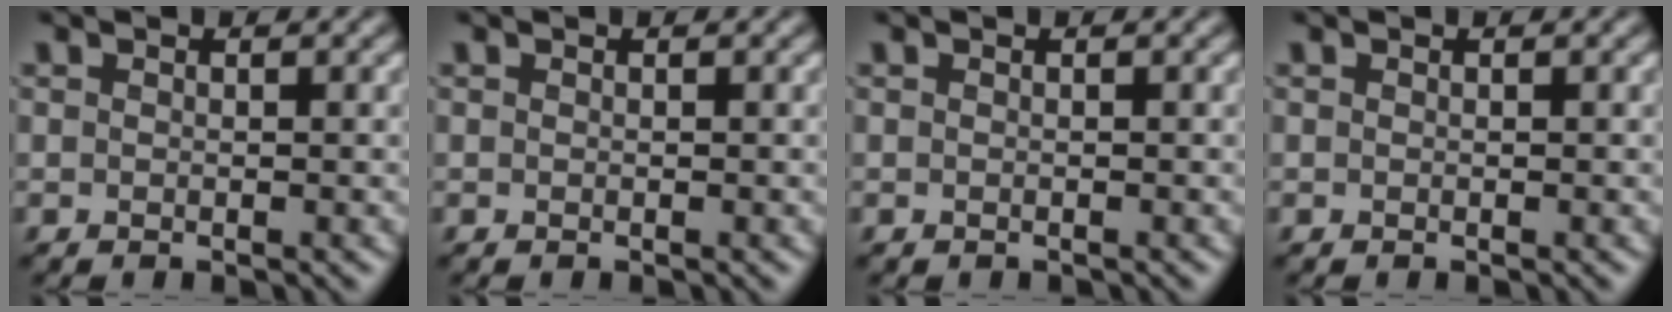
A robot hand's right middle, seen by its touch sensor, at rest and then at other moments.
{"total": 0.0}
{"total": 0.0}
{"total": 0.0}